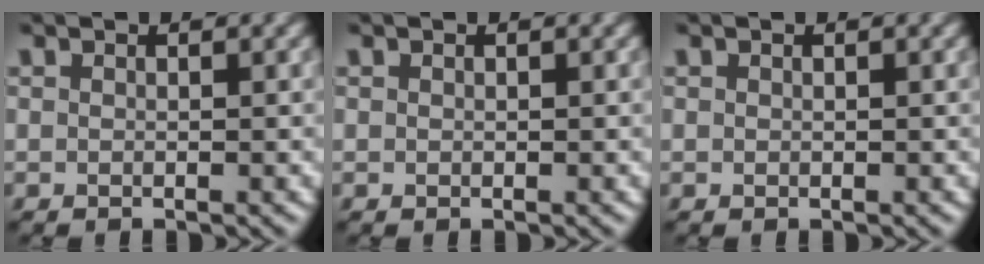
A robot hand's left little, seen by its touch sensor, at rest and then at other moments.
{"total": 0.0}
{"total": 0.0}